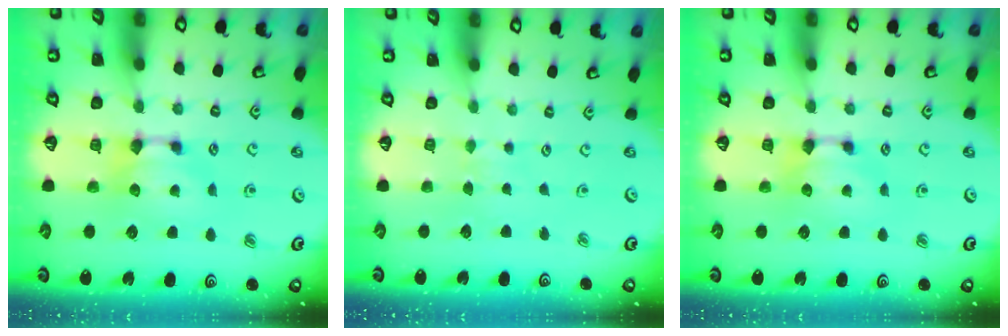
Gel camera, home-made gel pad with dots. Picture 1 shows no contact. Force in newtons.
{"total": 3.5, "press": 3.5, "slide": 0.5}
{"total": 0.0}